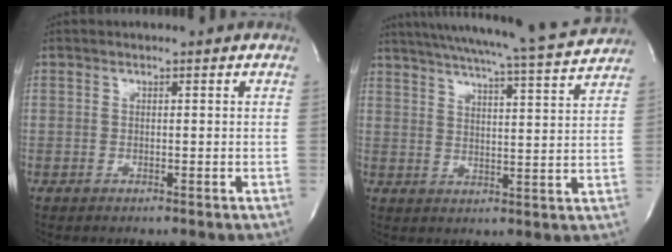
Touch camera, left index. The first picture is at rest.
{"total": 19.3, "force": [17.6, -0.4, 7.7], "torque": [-0.128, -0.031, 0.230]}